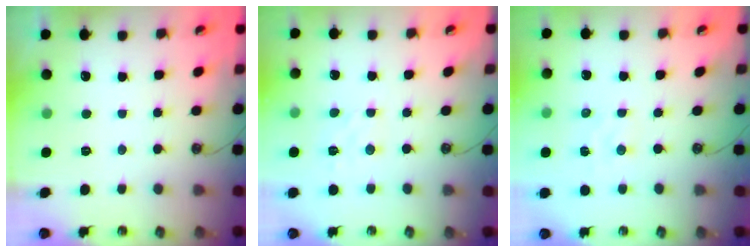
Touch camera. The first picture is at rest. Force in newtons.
{"total": 2.9, "press": 2.9, "slide": 0.7}
{"total": 1.5, "press": 1.5, "slide": 0.2}